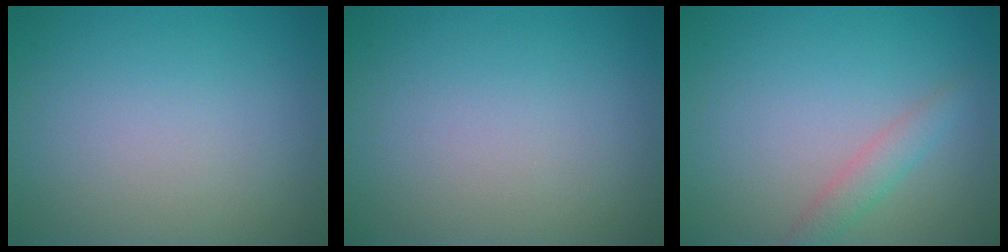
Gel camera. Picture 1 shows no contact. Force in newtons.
{"total": 0.0}
{"total": 1.9, "press": 1.9, "slide": 0.0}